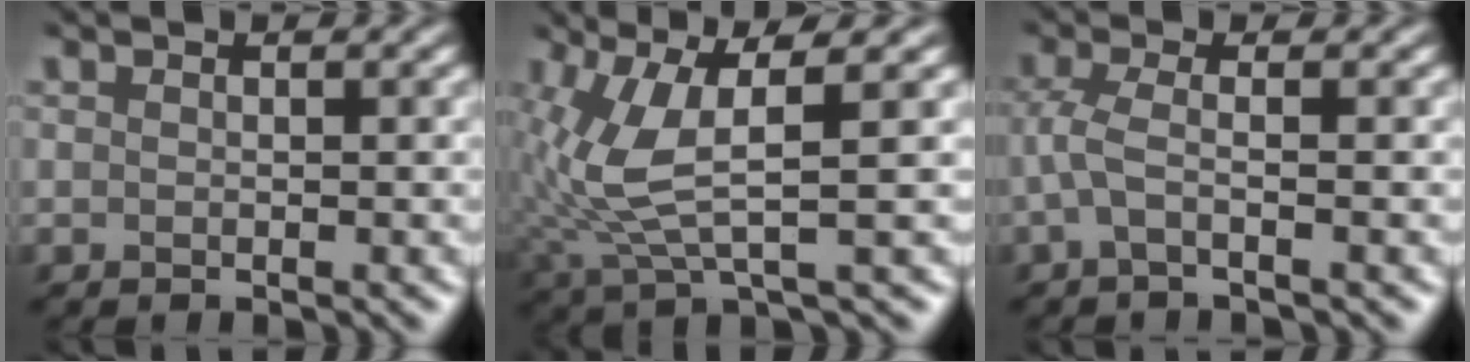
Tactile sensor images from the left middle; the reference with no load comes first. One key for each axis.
{"total": 4.5, "fx": 0.8, "fy": 1.1, "fz": 4.3, "tx": -0.135, "ty": -0.002, "tz": 0.033}
{"total": 1.5, "fx": -1.0, "fy": -0.3, "fz": 1.1, "tx": -0.043, "ty": 0.003, "tz": -0.018}